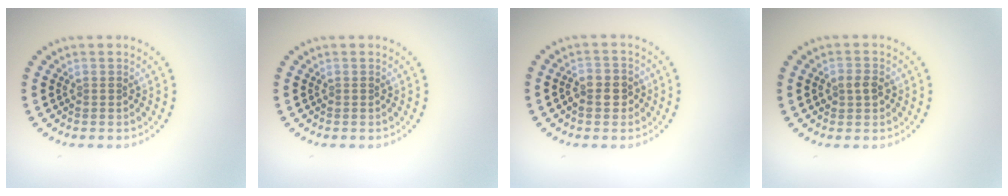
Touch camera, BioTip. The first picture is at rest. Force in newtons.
{"total": 0.0}
{"total": 2.2, "press": 2.1, "slide": 0.5}
{"total": 1.8, "press": 1.8, "slide": 0.1}